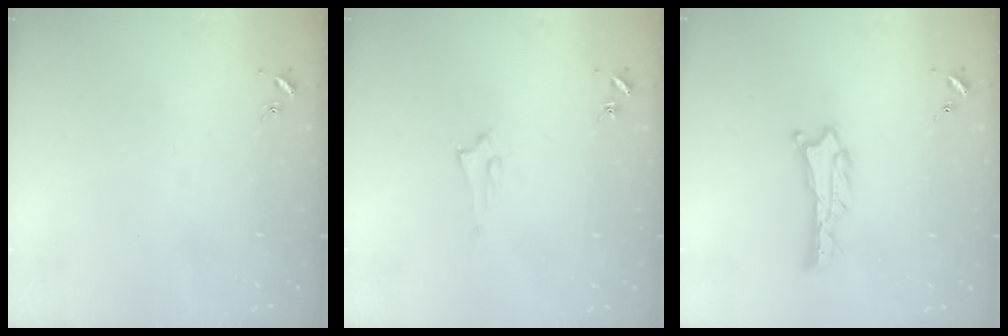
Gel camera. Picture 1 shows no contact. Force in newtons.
{"total": 1.5, "press": 1.5, "slide": 0.2}
{"total": 0.7, "press": 0.7, "slide": 0.1}